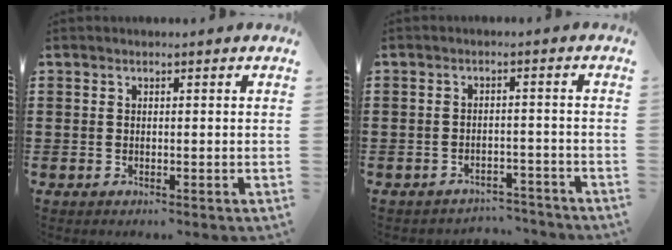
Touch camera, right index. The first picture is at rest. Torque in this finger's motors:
{"motor_torque": [1.03, 1.10, 0.03, 0.00]}